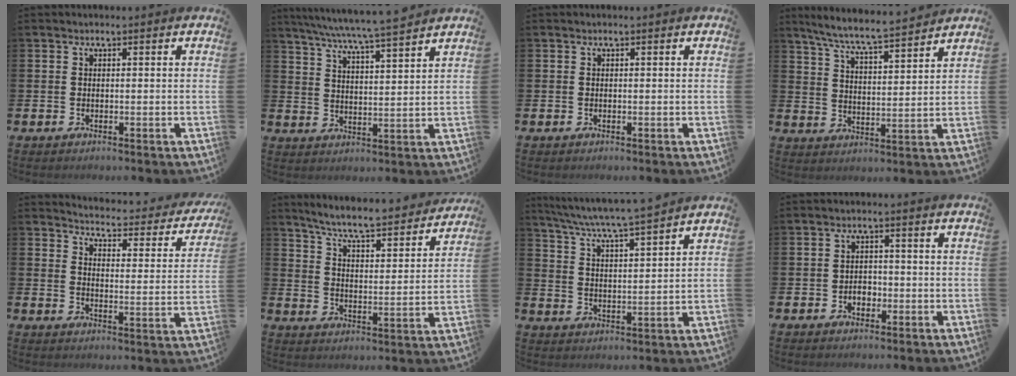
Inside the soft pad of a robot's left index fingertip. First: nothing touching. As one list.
[{"total": 6.7, "force": [6.3, -0.4, 2.2], "torque": [-0.069, -0.037, 0.111]}, {"total": 0.0}, {"total": 7.1, "force": [6.7, 0.0, 2.3], "torque": [-0.071, -0.039, 0.118]}, {"total": 3.6, "force": [3.5, 0.6, 0.6], "torque": [-0.029, -0.038, 0.052]}, {"total": 7.2, "force": [6.8, 0.4, 2.4], "torque": [-0.071, -0.050, 0.113]}, {"total": 6.3, "force": [6.0, -0.4, 1.9], "torque": [-0.064, -0.040, 0.103]}, {"total": 2.3, "force": [-0.8, 1.7, 1.2], "torque": [-0.015, 0.000, -0.021]}]